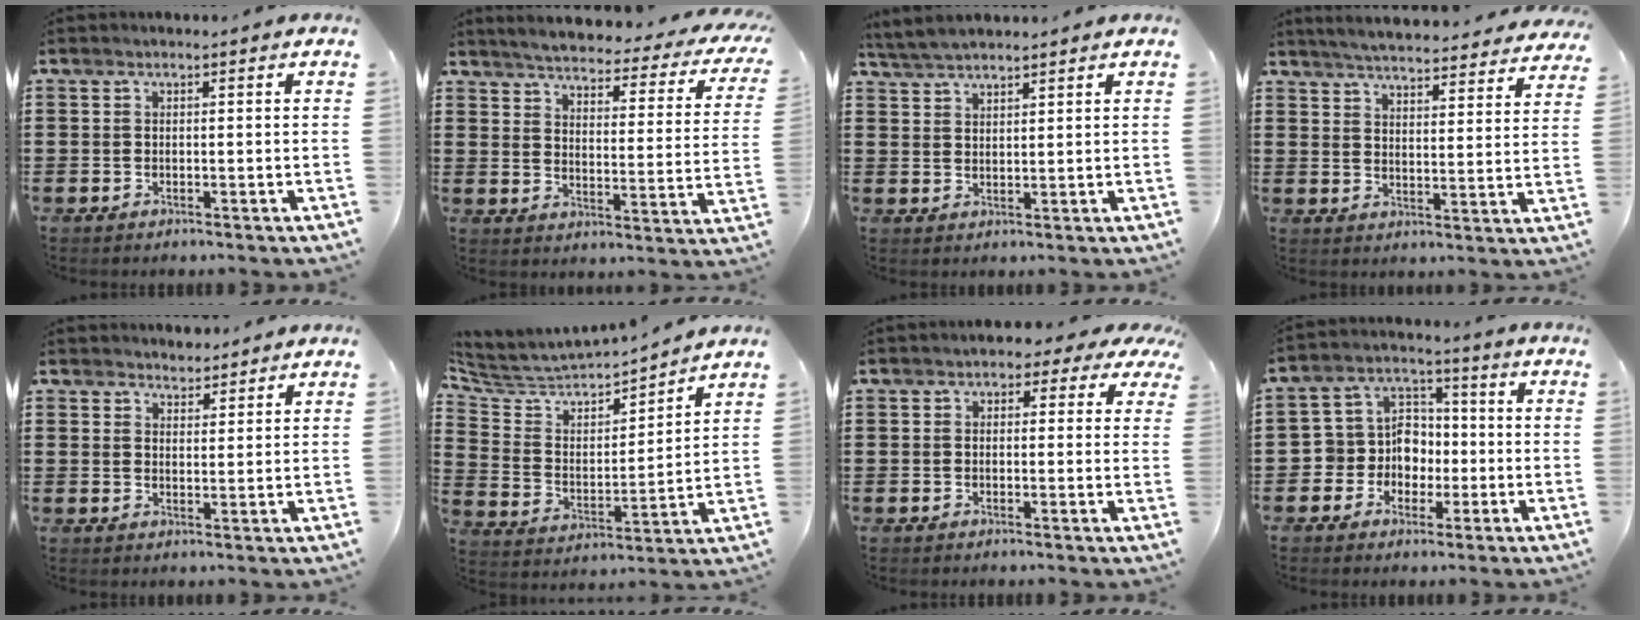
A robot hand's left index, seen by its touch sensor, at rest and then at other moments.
{"total": 3.8, "force": [3.6, -0.2, 1.3], "torque": [-0.046, -0.031, 0.053]}
{"total": 3.3, "force": [3.2, 0.3, 0.8], "torque": [-0.024, -0.003, 0.061]}
{"total": 4.9, "force": [4.8, -0.4, 1.0], "torque": [-0.040, -0.033, 0.081]}
{"total": 2.8, "force": [2.7, 0.7, -0.3], "torque": [0.000, -0.003, 0.052]}
{"total": 4.4, "force": [4.1, 1.5, 0.8], "torque": [-0.048, -0.035, 0.062]}
{"total": 1.9, "force": [0.4, 1.6, 1.1], "torque": [-0.019, 0.008, 0.001]}
{"total": 6.9, "force": [-1.4, 6.6, 1.5], "torque": [-0.070, 0.001, -0.031]}